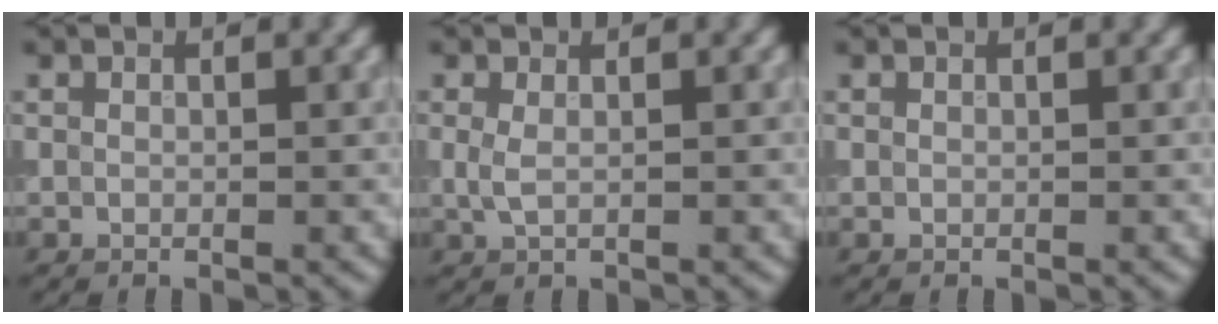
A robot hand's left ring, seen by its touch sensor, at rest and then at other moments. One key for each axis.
{"total": 1.1, "fx": 0.2, "fy": 0.5, "fz": 1.0, "tx": -0.027, "ty": 0.001, "tz": 0.004}
{"total": 0.0}